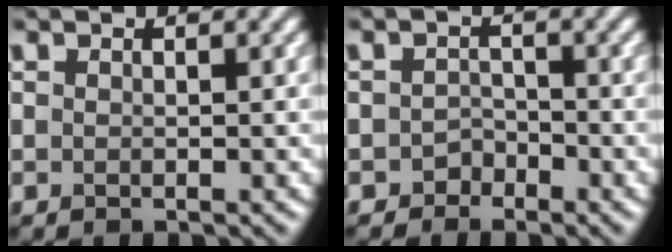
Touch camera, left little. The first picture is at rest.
{"total": 1.4, "force": [-1.1, 0.9, 0.1], "torque": [0.004, 0.008, -0.020]}